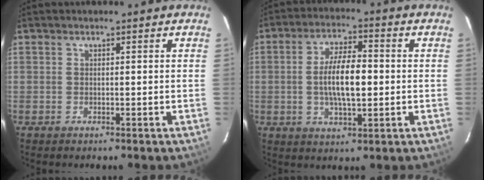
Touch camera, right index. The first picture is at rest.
{"total": 9.5, "force": [-0.5, 3.5, 8.9], "torque": [-0.166, 0.002, -0.007]}